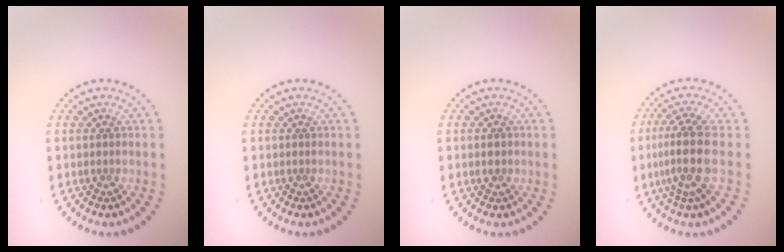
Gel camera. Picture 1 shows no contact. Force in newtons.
{"total": 0.0}
{"total": 1.2, "press": 1.2, "slide": 0.0}
{"total": 3.8, "press": 3.0, "slide": 2.3}